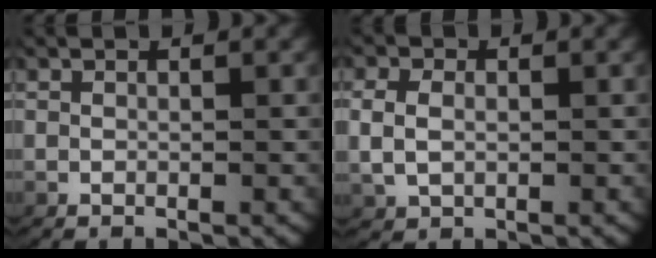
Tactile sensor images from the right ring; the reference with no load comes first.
{"total": 2.8, "force": [0.4, 2.2, 1.6], "torque": [-0.047, -0.002, 0.014]}